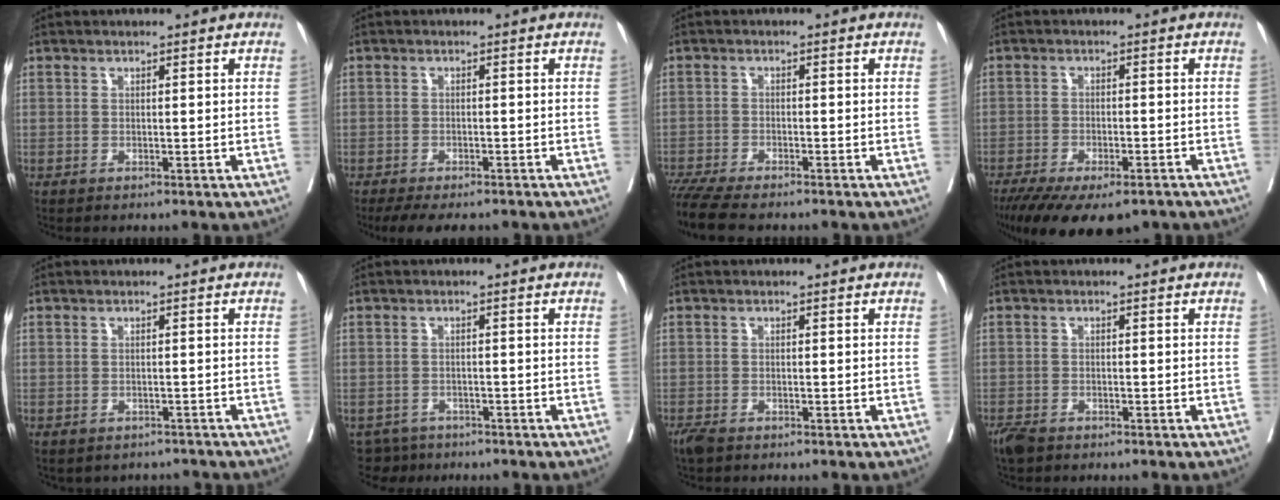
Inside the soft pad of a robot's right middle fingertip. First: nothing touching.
{"total": 7.4, "force": [-6.1, 2.9, 3.0], "torque": [-0.034, -0.007, -0.087]}
{"total": 8.7, "force": [-7.5, 1.3, 4.2], "torque": [-0.068, -0.014, -0.122]}
{"total": 14.5, "force": [-10.8, 5.2, 8.2], "torque": [-0.154, -0.028, -0.158]}
{"total": 3.7, "force": [-3.2, 1.7, 0.0], "torque": [0.005, 0.013, -0.039]}
{"total": 2.3, "force": [-1.6, 1.7, -0.1], "torque": [0.001, 0.004, -0.025]}
{"total": 2.6, "force": [-2.0, 0.9, 1.4], "torque": [-0.034, -0.009, -0.034]}
{"total": 3.6, "force": [-2.8, 1.4, 1.7], "torque": [-0.037, -0.009, -0.049]}